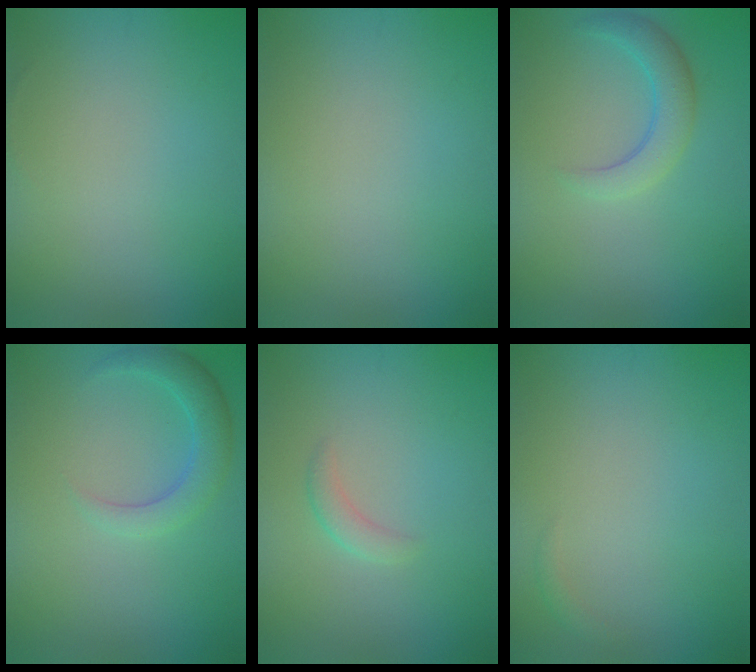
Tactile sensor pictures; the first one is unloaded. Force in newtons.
{"total": 0.0}
{"total": 2.9, "press": 2.9, "slide": 0.2}
{"total": 2.9, "press": 2.9, "slide": 0.1}
{"total": 1.3, "press": 1.3, "slide": 0.1}
{"total": 0.6, "press": 0.6, "slide": 0.1}